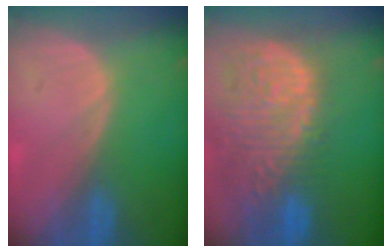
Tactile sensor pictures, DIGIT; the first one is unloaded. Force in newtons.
{"total": 14.9, "press": 12.3, "slide": 8.3}